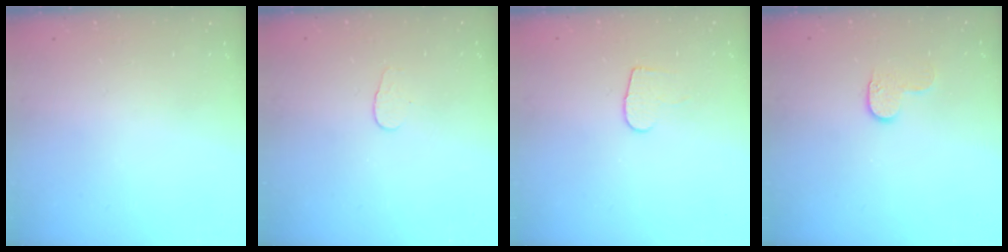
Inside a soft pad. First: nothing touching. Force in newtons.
{"total": 3.3, "press": 3.3, "slide": 0.3}
{"total": 6.3, "press": 6.3, "slide": 0.6}
{"total": 5.6, "press": 5.6, "slide": 0.5}